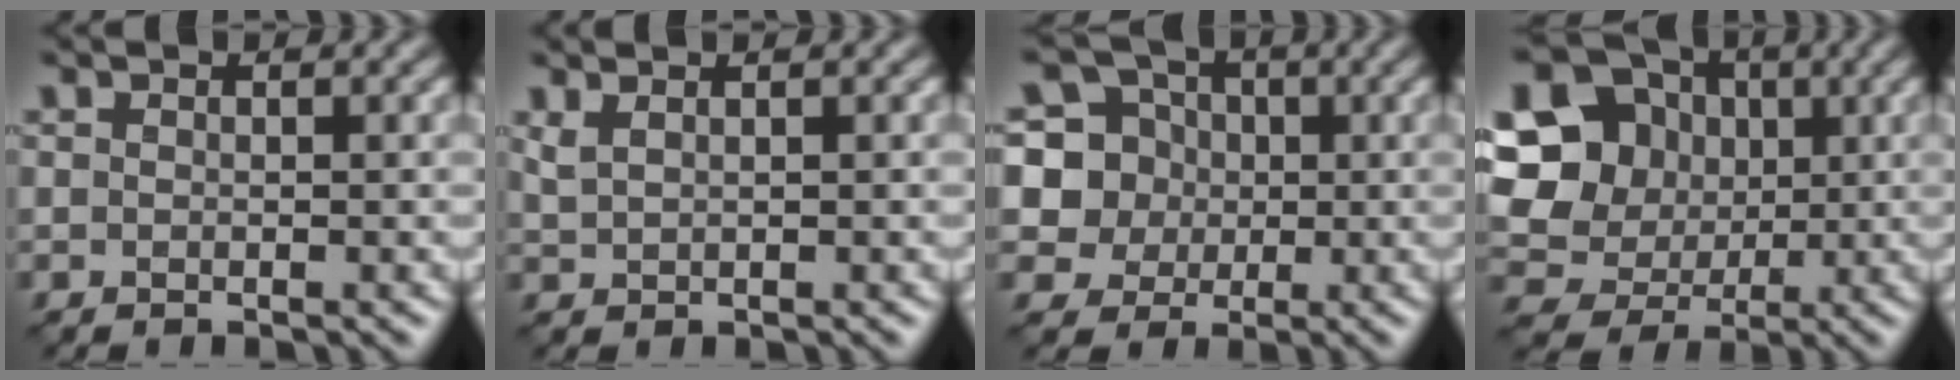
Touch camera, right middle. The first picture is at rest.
{"total": 1.0, "force": [0.8, 0.2, 0.6], "torque": [-0.019, 0.000, 0.023]}
{"total": 7.6, "force": [1.6, 7.2, 1.8], "torque": [-0.054, 0.027, 0.029]}
{"total": 18.1, "force": [3.8, 16.4, 6.5], "torque": [-0.187, 0.016, 0.051]}